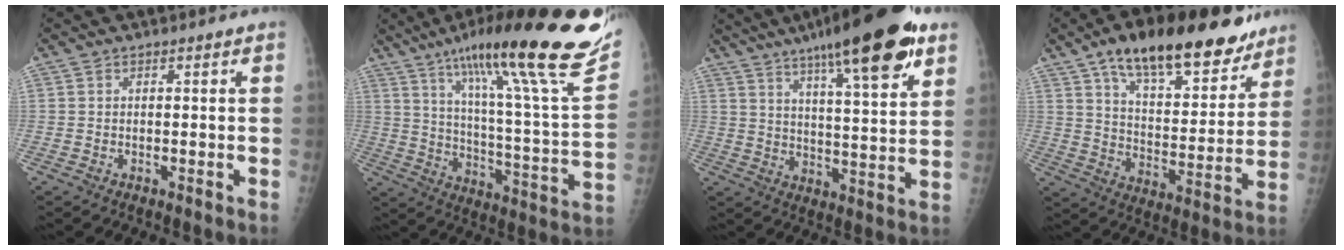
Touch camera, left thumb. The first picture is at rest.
{"total": 31.1, "force": [21.0, 3.8, 22.6], "torque": [-0.326, -0.075, 0.311]}
{"total": 22.0, "force": [13.3, 4.5, 16.9], "torque": [-0.244, -0.037, 0.201]}
{"total": 23.2, "force": [16.1, 9.3, 13.9], "torque": [-0.174, -0.052, 0.253]}